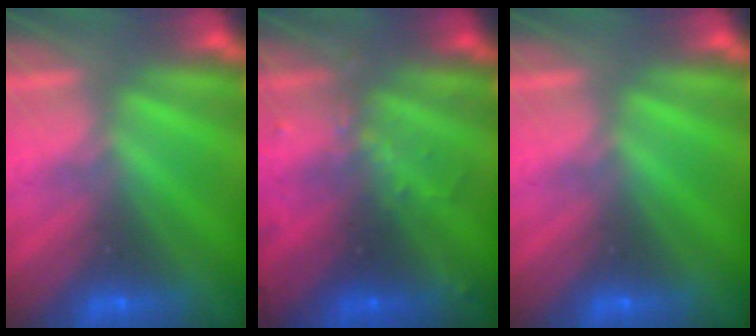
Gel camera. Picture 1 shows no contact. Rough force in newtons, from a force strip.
{"total": 2.9}
{"total": 0.0}